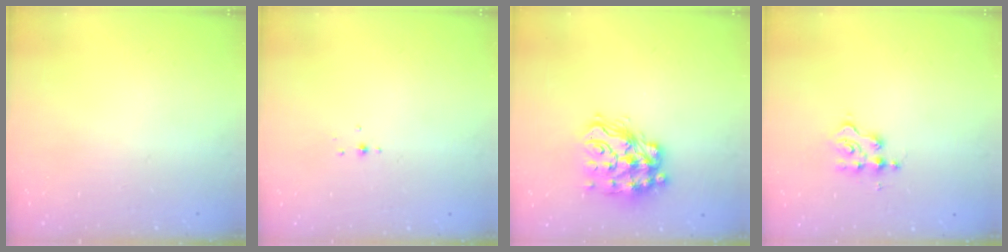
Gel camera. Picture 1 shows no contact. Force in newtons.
{"total": 3.0, "press": 2.9, "slide": 0.8}
{"total": 15.9, "press": 15.9, "slide": 0.9}
{"total": 2.7, "press": 2.7, "slide": 0.4}